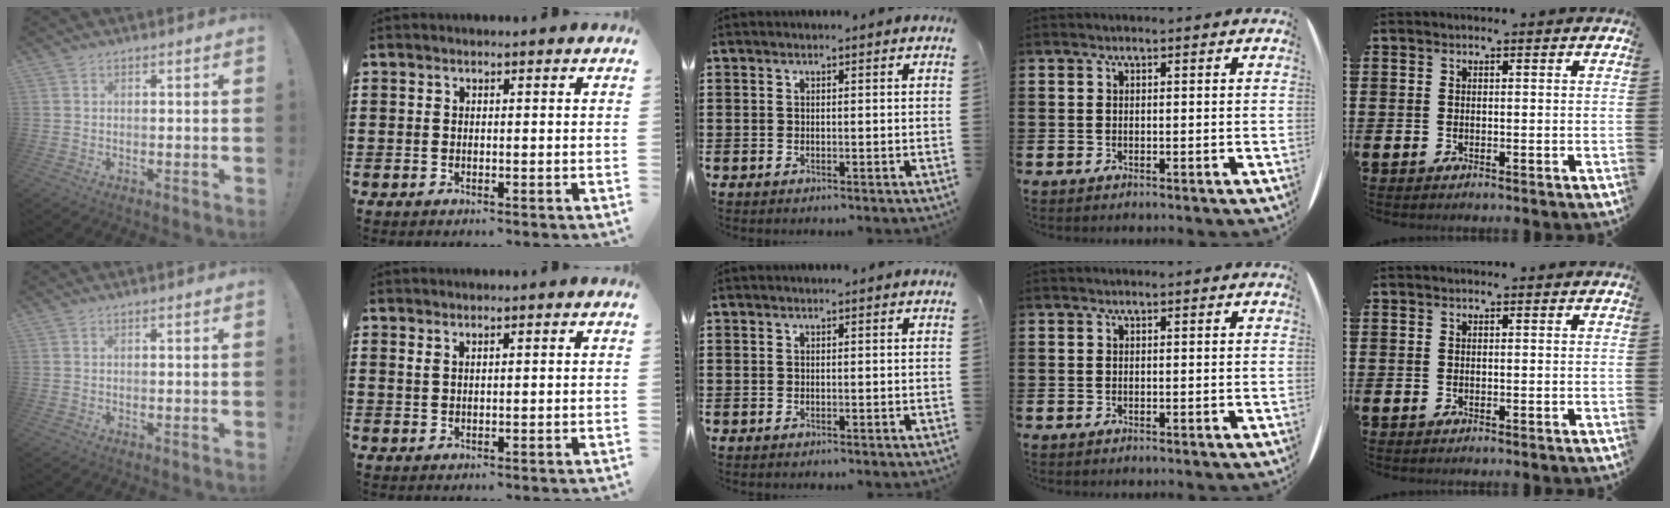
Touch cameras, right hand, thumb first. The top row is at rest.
{"index": {"total": 1.1, "force": [0.9, 0.4, 0.5], "torque": [-0.013, 0.002, 0.017]}}